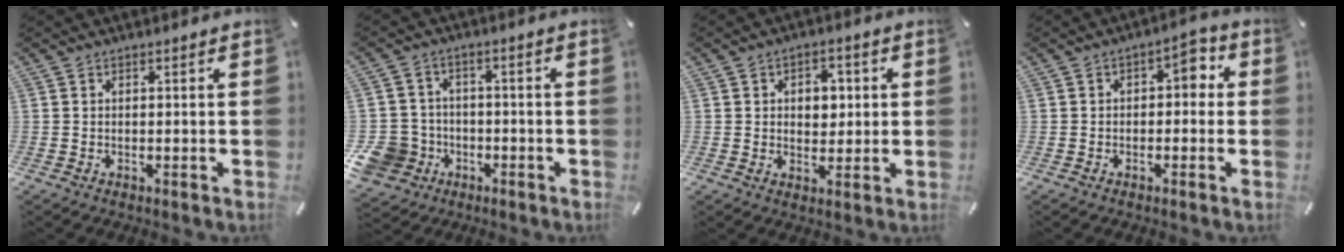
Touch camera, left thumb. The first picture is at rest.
{"total": 10.0, "force": [-3.8, 8.8, 2.8], "torque": [-0.083, 0.031, -0.071]}
{"total": 5.2, "force": [0.5, 4.1, 3.2], "torque": [-0.036, -0.003, 0.000]}
{"total": 4.4, "force": [-0.2, 2.8, 3.4], "torque": [-0.045, 0.010, -0.014]}